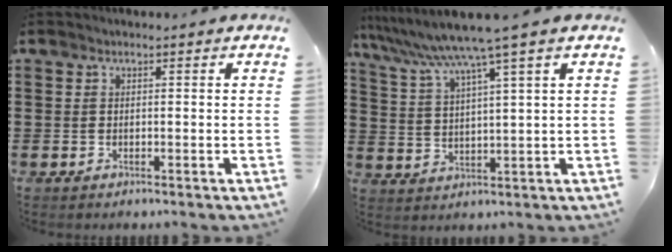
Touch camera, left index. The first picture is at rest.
{"total": 7.1, "force": [5.6, -1.1, 4.3], "torque": [-0.104, -0.034, 0.092]}